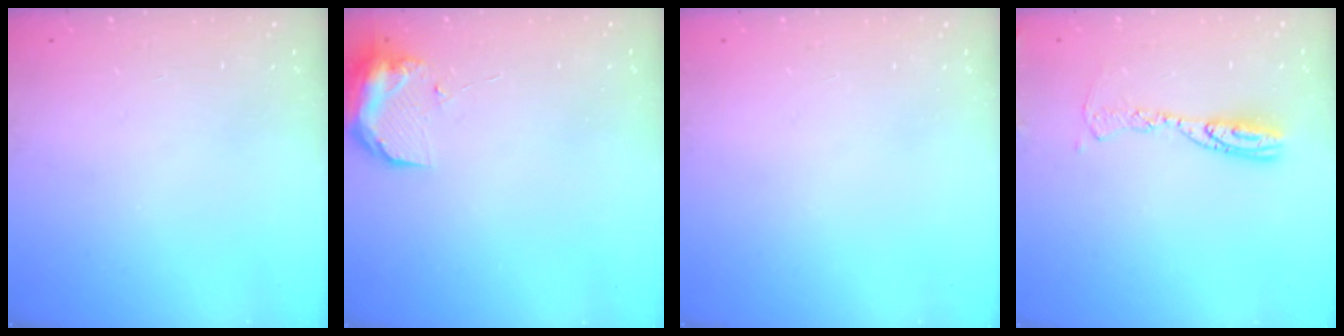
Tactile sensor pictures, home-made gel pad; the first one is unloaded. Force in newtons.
{"total": 9.3, "press": 9.2, "slide": 0.7}
{"total": 0.0}
{"total": 9.5, "press": 9.4, "slide": 0.9}